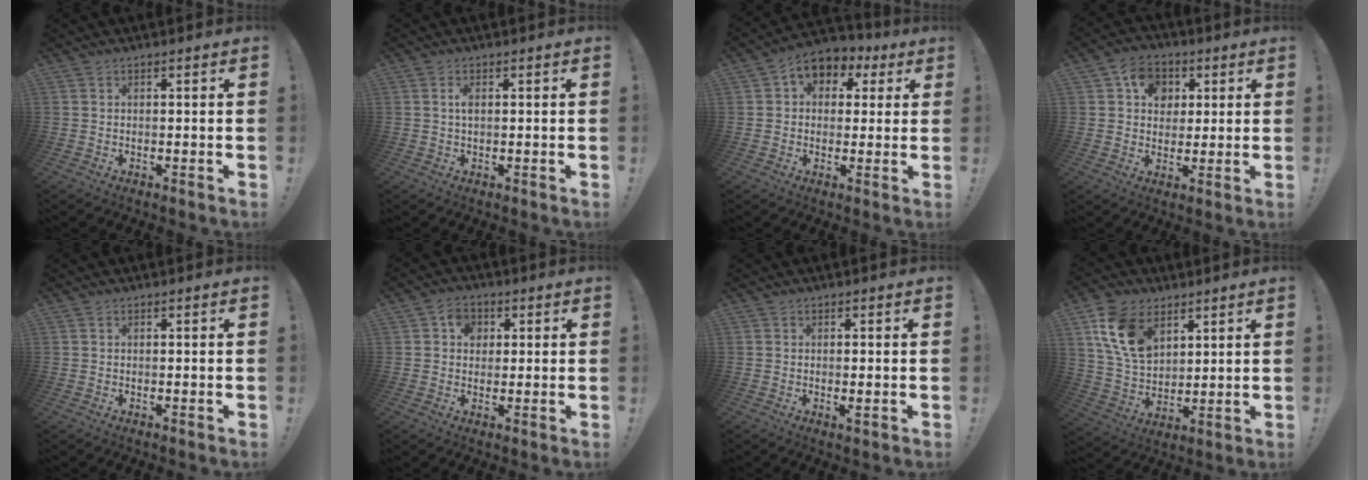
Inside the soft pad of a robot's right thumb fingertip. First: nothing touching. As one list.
[{"total": 1.7, "force": [0.1, 0.6, 1.5], "torque": [-0.026, 0.002, -0.001]}, {"total": 6.8, "force": [1.9, 5.9, 2.9], "torque": [-0.038, -0.007, 0.040]}, {"total": 10.1, "force": [3.2, 8.6, 4.3], "torque": [-0.063, -0.004, 0.064]}, {"total": 0.0}, {"total": 5.5, "force": [1.4, 4.7, 2.5], "torque": [-0.034, 0.003, 0.024]}, {"total": 1.6, "force": [-0.1, 0.2, 1.6], "torque": [-0.028, -0.001, -0.001]}, {"total": 15.4, "force": [7.3, 10.1, 9.0], "torque": [-0.172, -0.025, 0.142]}]